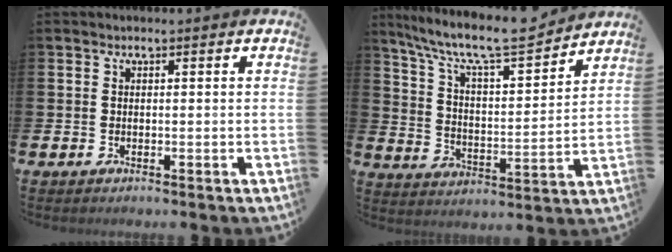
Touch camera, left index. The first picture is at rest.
{"total": 10.1, "force": [8.9, 1.9, 4.2], "torque": [-0.107, -0.065, 0.150]}